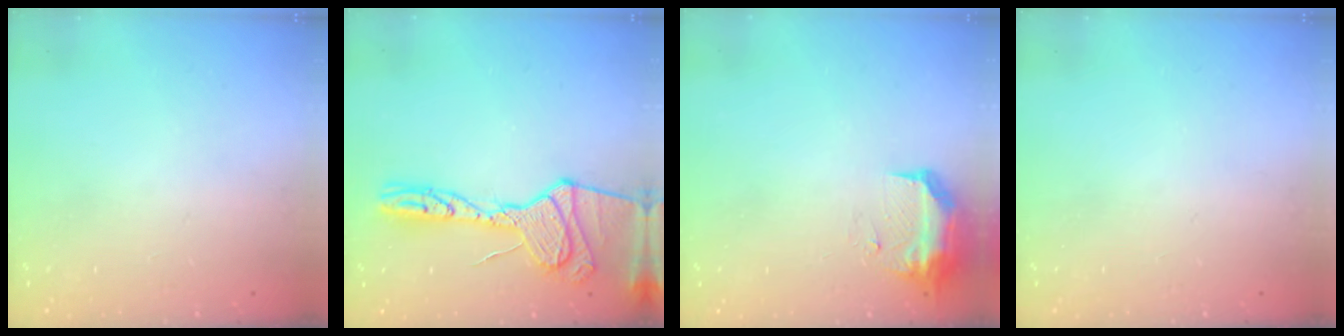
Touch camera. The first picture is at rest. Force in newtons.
{"total": 18.9, "press": 18.8, "slide": 1.9}
{"total": 15.7, "press": 10.5, "slide": 11.7}
{"total": 0.0}